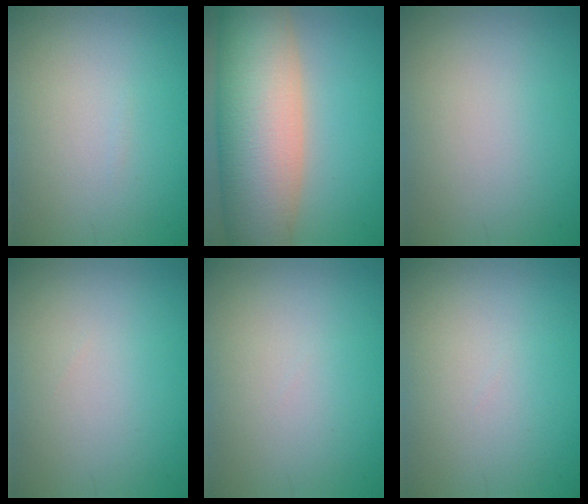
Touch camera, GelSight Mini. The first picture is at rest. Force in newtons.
{"total": 13.2, "press": 13.2, "slide": 0.7}
{"total": 0.0}
{"total": 0.0}
{"total": 0.0}
{"total": 0.0}